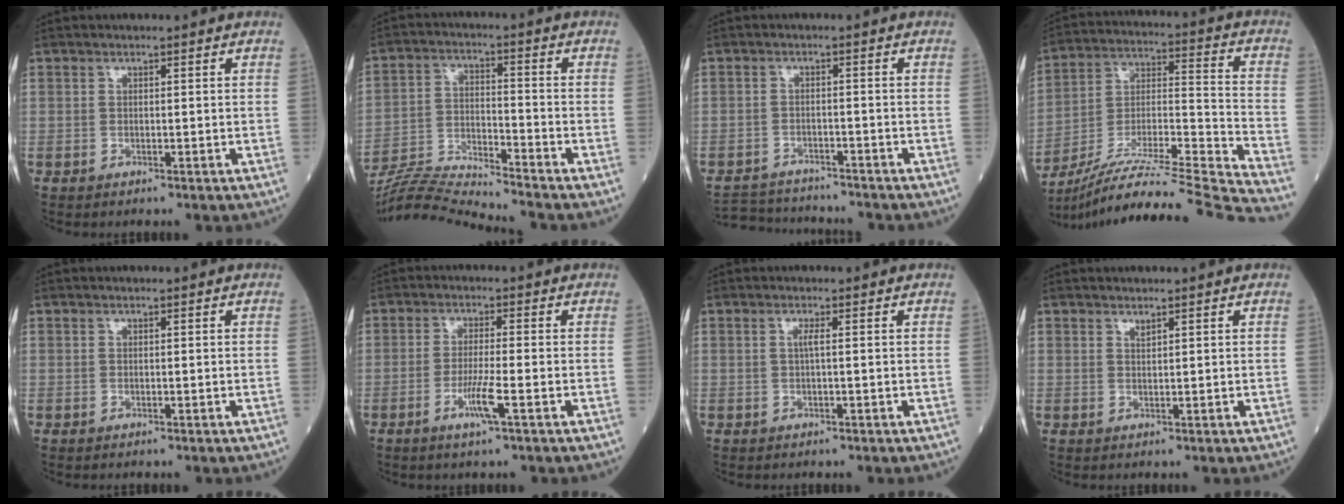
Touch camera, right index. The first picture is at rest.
{"total": 11.3, "force": [-10.8, -2.3, 2.0], "torque": [-0.041, 0.000, -0.200]}
{"total": 7.9, "force": [-7.7, 1.2, 1.2], "torque": [-0.022, 0.004, -0.118]}
{"total": 28.0, "force": [-25.3, -2.5, 11.7], "torque": [-0.167, -0.039, -0.405]}
{"total": 0.0}
{"total": 4.5, "force": [-1.9, -0.3, 4.1], "torque": [-0.080, -0.009, -0.039]}
{"total": 1.0, "force": [0.1, -0.2, 0.9], "torque": [-0.020, 0.002, -0.001]}
{"total": 0.7, "force": [0.6, 0.0, 0.3], "torque": [-0.008, -0.005, 0.012]}